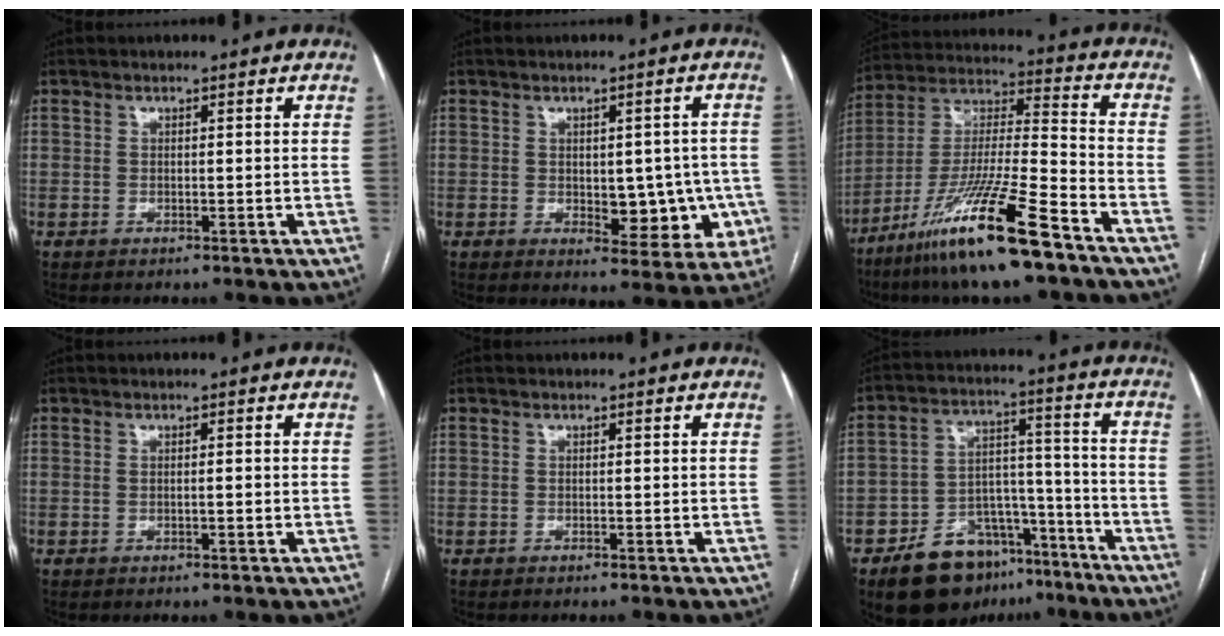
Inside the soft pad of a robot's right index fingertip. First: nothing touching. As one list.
[{"total": 9.0, "force": [-1.6, 4.8, 7.5], "torque": [-0.076, 0.014, -0.007]}, {"total": 19.3, "force": [-12.4, 0.9, 14.8], "torque": [-0.307, -0.036, -0.230]}, {"total": 0.8, "force": [-0.2, 0.1, 0.8], "torque": [-0.013, 0.002, -0.001]}, {"total": 0.0}, {"total": 14.4, "force": [-9.6, 8.5, 6.5], "torque": [-0.088, 0.047, -0.147]}]